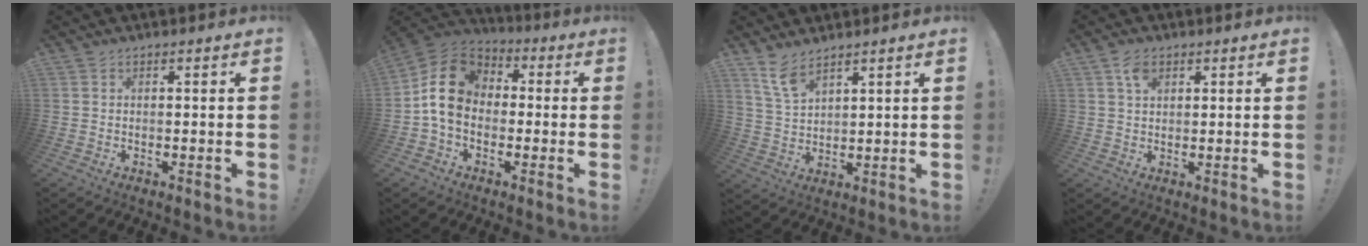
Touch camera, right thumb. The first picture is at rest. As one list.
[{"total": 13.7, "force": [0.5, 11.1, 8.1], "torque": [-0.126, 0.023, 0.020]}, {"total": 7.0, "force": [5.5, 2.4, 3.6], "torque": [-0.071, -0.031, 0.104]}, {"total": 4.2, "force": [2.1, 2.7, 2.5], "torque": [-0.035, -0.005, 0.036]}]